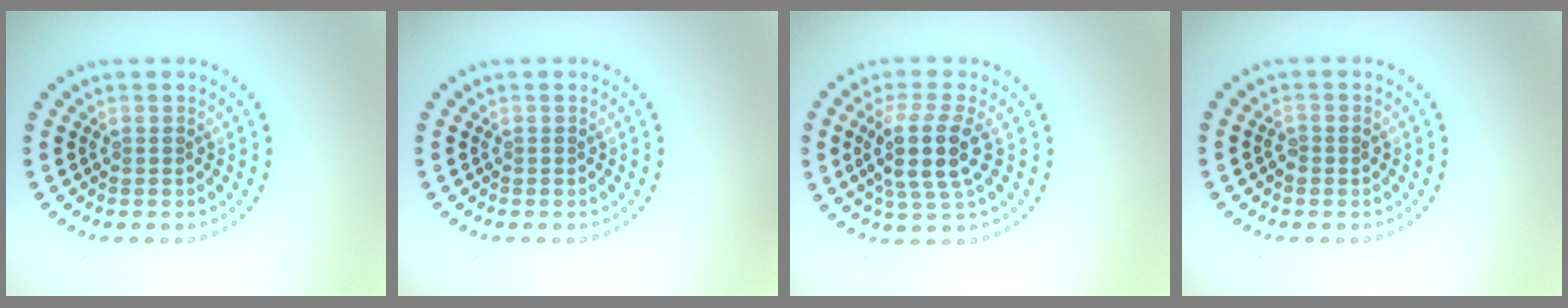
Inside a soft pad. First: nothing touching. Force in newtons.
{"total": 0.0}
{"total": 4.2, "press": 3.5, "slide": 2.3}
{"total": 0.8, "press": 0.8, "slide": 0.2}